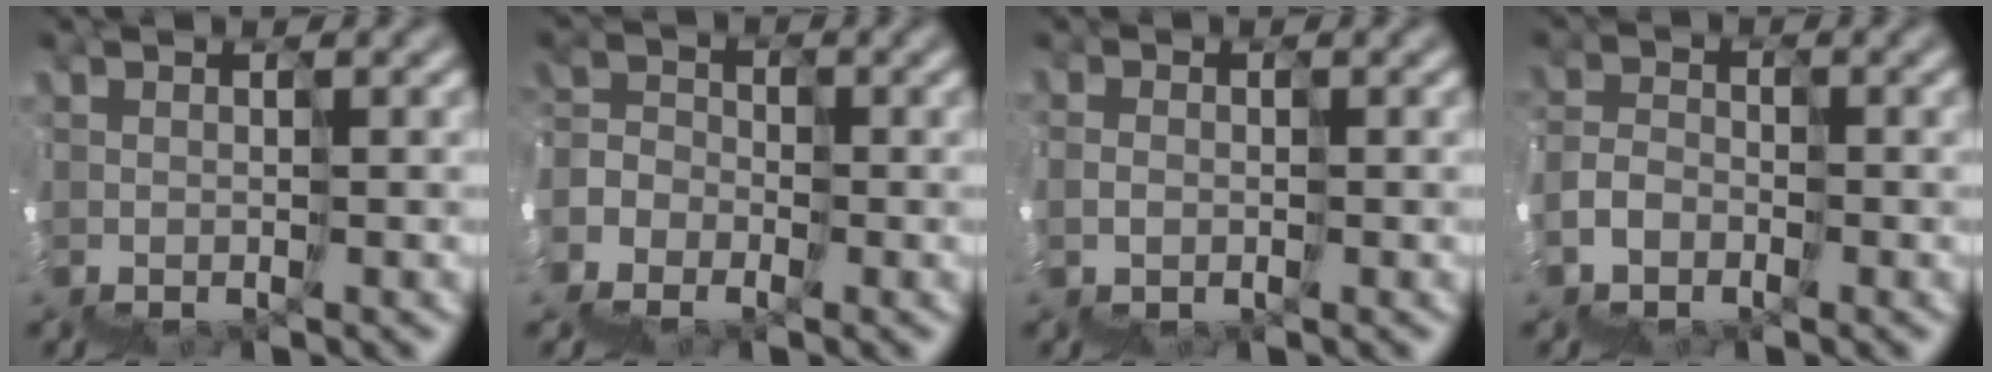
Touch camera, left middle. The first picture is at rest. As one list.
[{"total": 7.1, "force": [-6.0, 3.3, -1.7], "torque": [0.031, -0.013, -0.098]}, {"total": 1.3, "force": [-1.0, 0.7, -0.3], "torque": [0.013, -0.006, -0.019]}, {"total": 4.2, "force": [-3.6, 1.6, -1.3], "torque": [0.033, -0.002, -0.065]}]